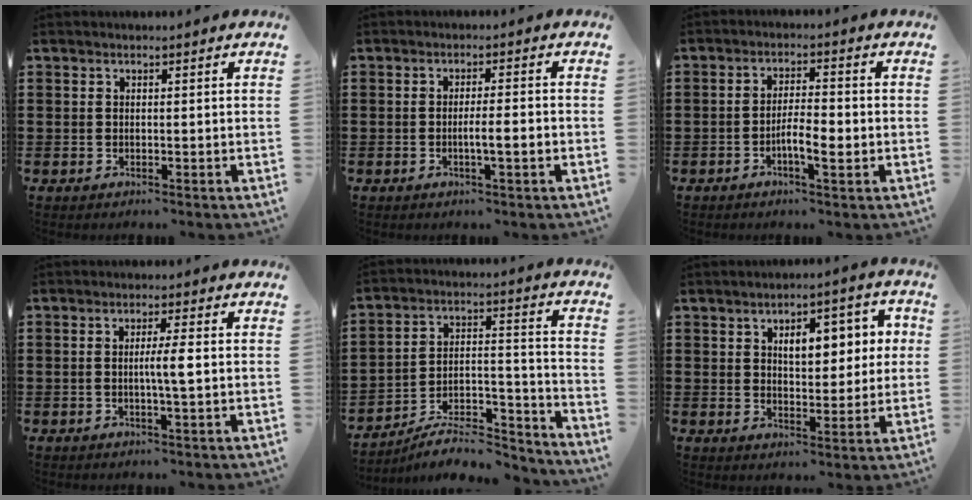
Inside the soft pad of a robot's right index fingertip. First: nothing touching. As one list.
[{"total": 3.2, "force": [-0.9, 0.1, 3.0], "torque": [-0.052, -0.004, -0.018]}, {"total": 4.8, "force": [-1.6, 1.1, 4.3], "torque": [-0.080, 0.003, -0.032]}, {"total": 3.5, "force": [-0.2, 0.0, 3.5], "torque": [-0.062, -0.006, -0.007]}, {"total": 8.3, "force": [-7.3, 2.2, 3.3], "torque": [-0.046, 0.017, -0.137]}, {"total": 7.0, "force": [1.9, 3.8, 5.6], "torque": [-0.087, 0.001, 0.023]}]